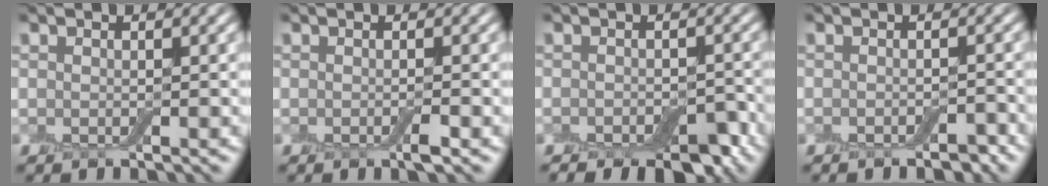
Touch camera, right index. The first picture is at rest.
{"total": 1.2, "force": [-0.7, 0.2, 1.0], "torque": [-0.020, -0.005, -0.011]}
{"total": 4.5, "force": [-3.5, 2.0, 2.2], "torque": [-0.022, -0.007, -0.059]}
{"total": 1.9, "force": [-1.7, 0.7, 0.7], "torque": [-0.009, -0.004, -0.026]}